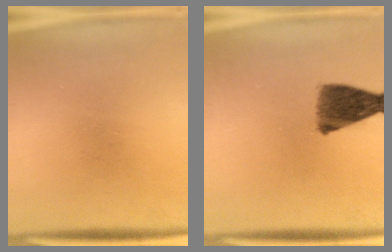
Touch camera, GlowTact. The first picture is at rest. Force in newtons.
{"total": 8.1}